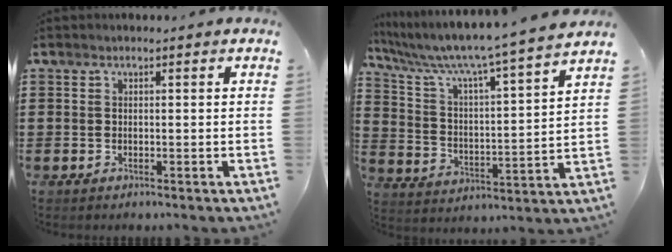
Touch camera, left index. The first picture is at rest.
{"total": 6.7, "force": [5.9, -0.8, 3.1], "torque": [-0.089, -0.055, 0.089]}